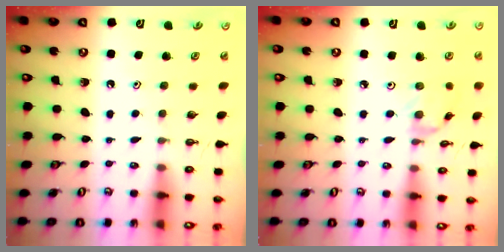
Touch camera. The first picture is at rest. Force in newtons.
{"total": 1.2, "press": 1.1, "slide": 0.3}